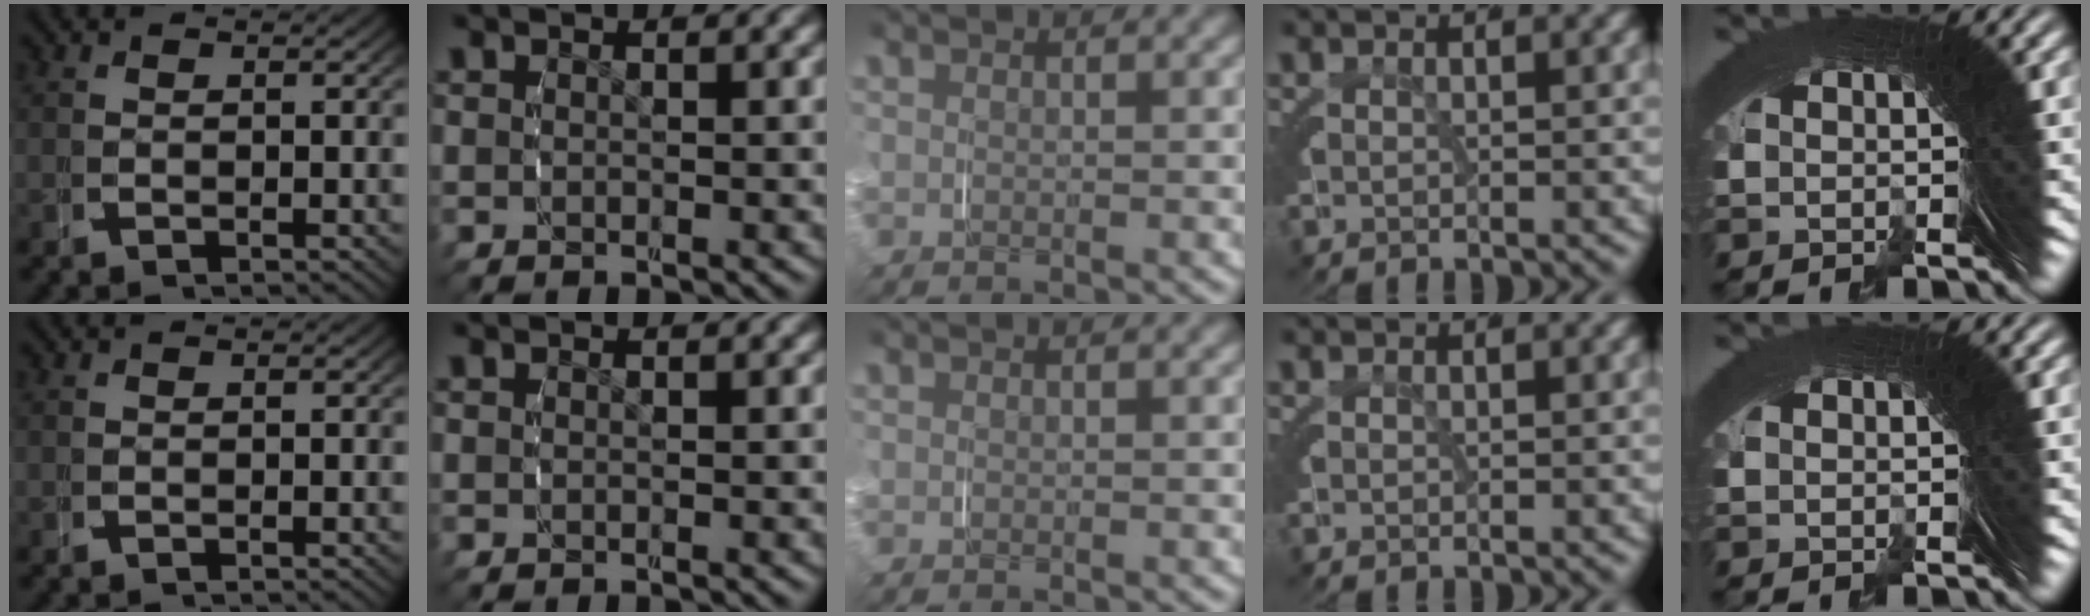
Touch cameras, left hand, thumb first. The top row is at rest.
{}